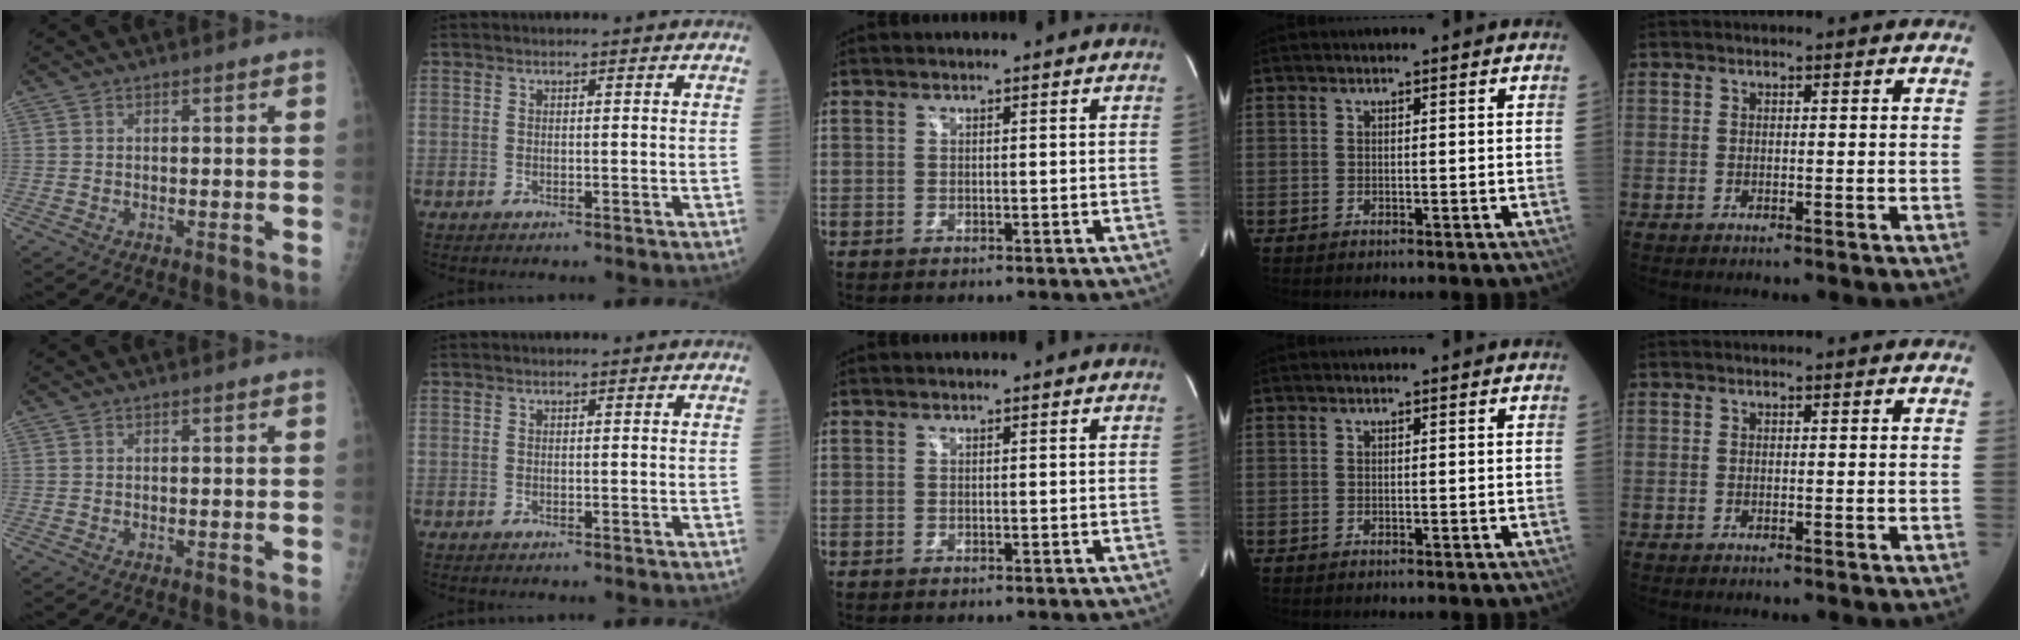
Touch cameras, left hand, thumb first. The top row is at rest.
{}